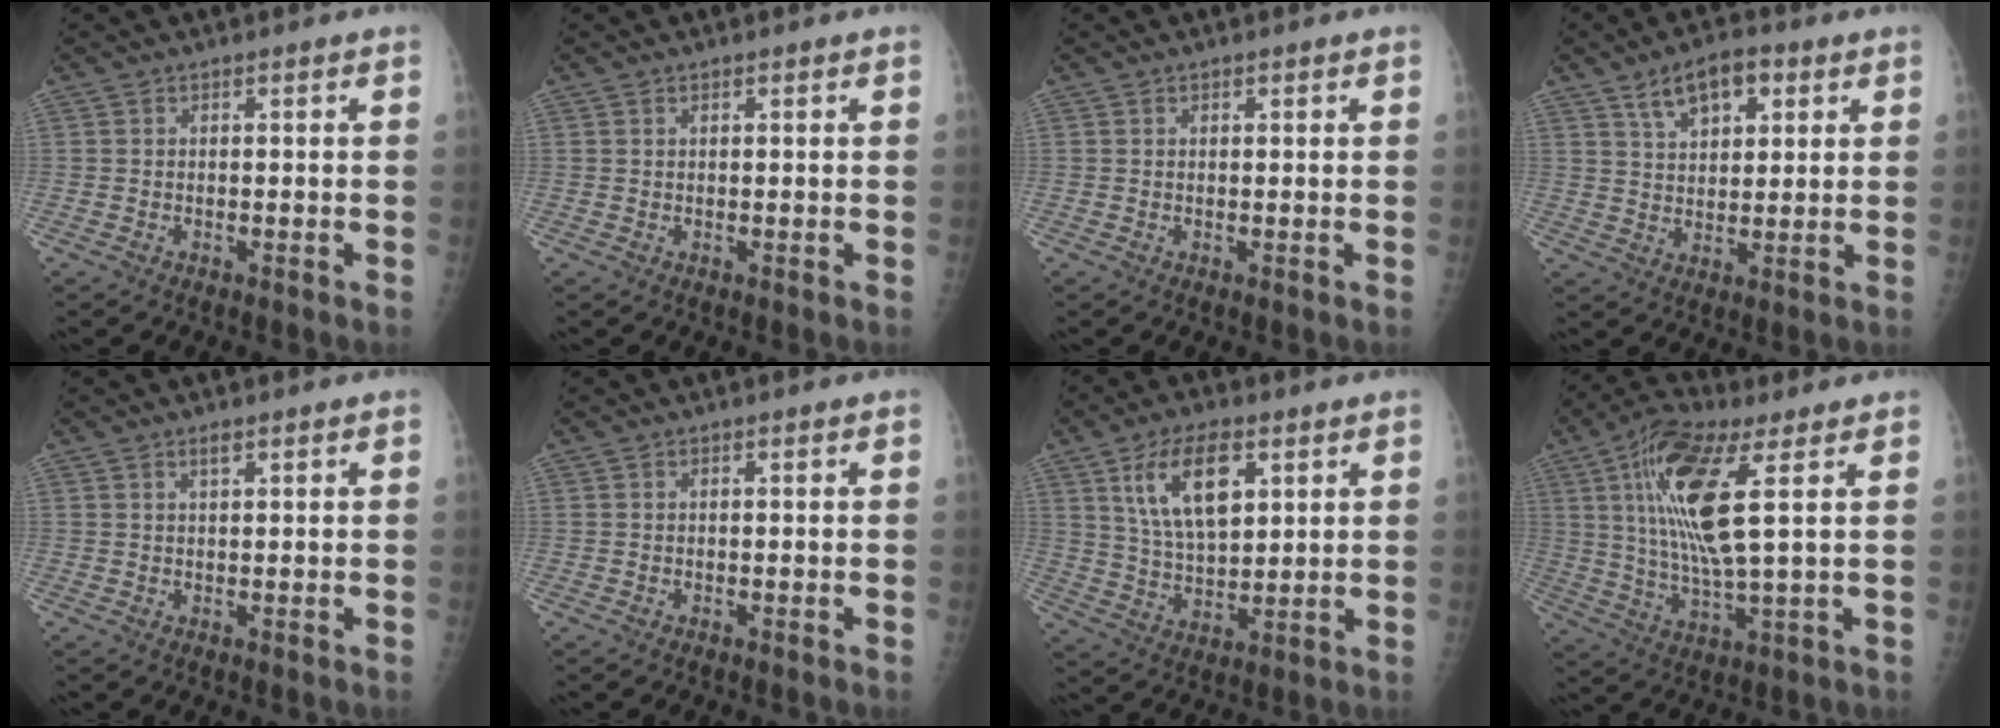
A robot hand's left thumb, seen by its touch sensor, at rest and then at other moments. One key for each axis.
{"total": 0.5, "fx": 0.4, "fy": 0.2, "fz": 0.3, "tx": -0.004, "ty": -0.002, "tz": 0.006}
{"total": 0.6, "fx": 0.4, "fy": 0.3, "fz": 0.4, "tx": -0.003, "ty": -0.001, "tz": 0.005}
{"total": 9.4, "fx": 4.8, "fy": 5.0, "fz": 6.3, "tx": -0.080, "ty": -0.012, "tz": 0.080}
{"total": 1.6, "fx": 1.1, "fy": 0.6, "fz": 1.1, "tx": -0.014, "ty": -0.006, "tz": 0.018}
{"total": 0.0}
{"total": 13.2, "fx": 5.5, "fy": 6.6, "fz": 10.0, "tx": -0.161, "ty": -0.020, "tz": 0.109}
{"total": 15.9, "fx": 5.0, "fy": 4.0, "fz": 14.5, "tx": -0.301, "ty": -0.013, "tz": 0.089}